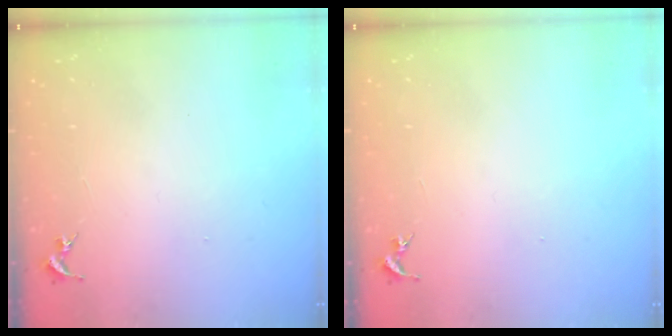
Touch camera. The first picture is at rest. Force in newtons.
{"total": 0.0}